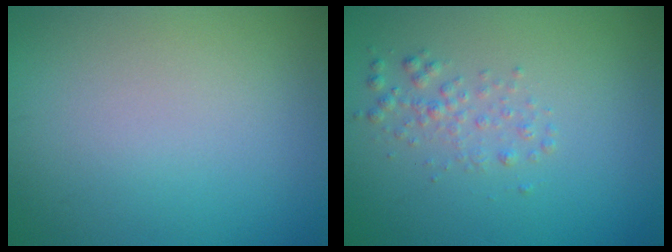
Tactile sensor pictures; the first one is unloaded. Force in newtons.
{"total": 1.5, "press": 1.5, "slide": 0.0}